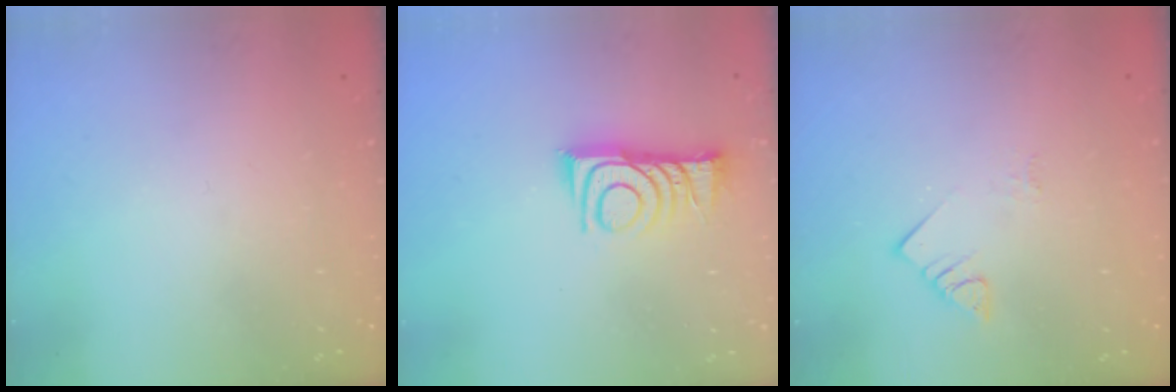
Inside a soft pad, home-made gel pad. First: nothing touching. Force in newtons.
{"total": 10.6, "press": 10.6, "slide": 0.4}
{"total": 3.6, "press": 3.6, "slide": 0.6}